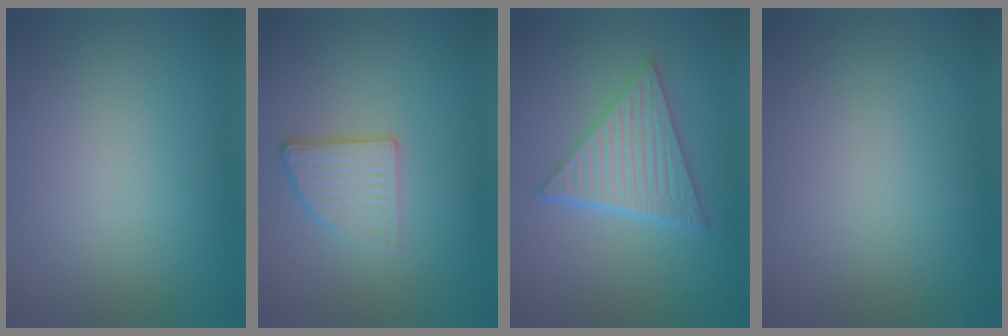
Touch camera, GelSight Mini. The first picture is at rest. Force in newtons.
{"total": 2.6, "press": 2.4, "slide": 1.0}
{"total": 6.1, "press": 4.6, "slide": 4.1}
{"total": 0.0}